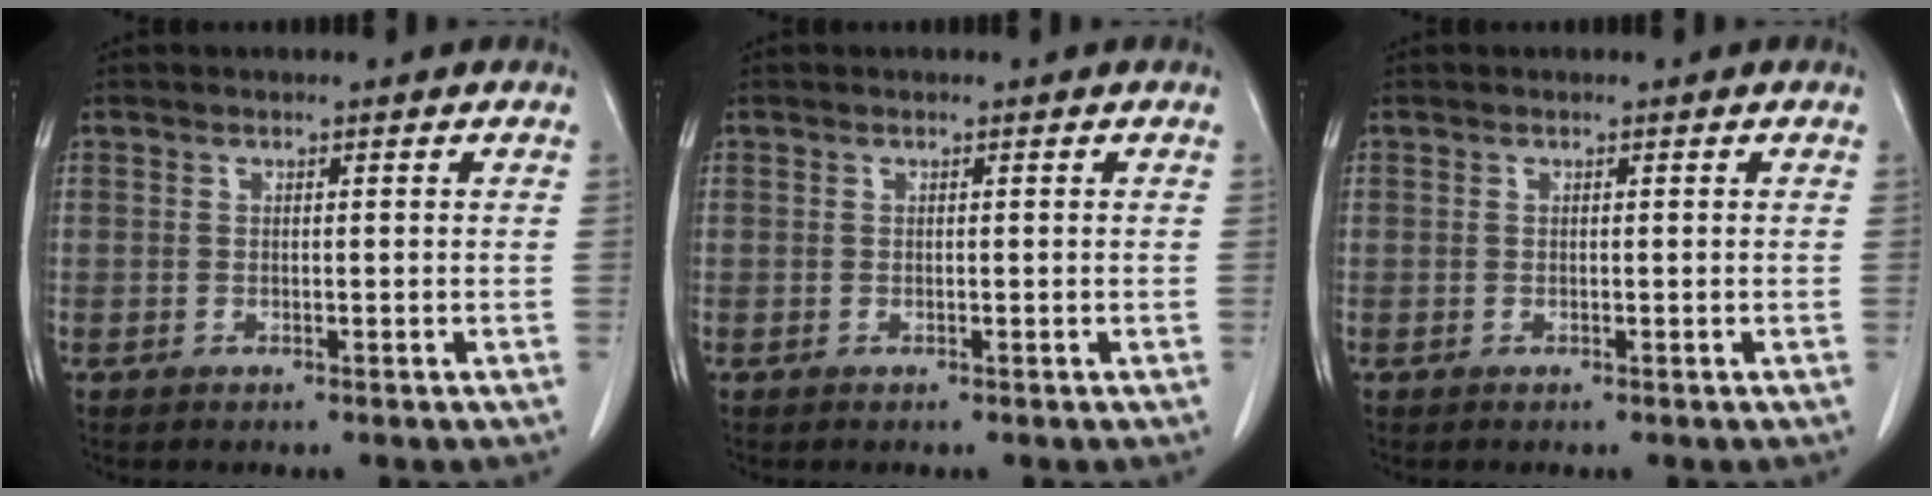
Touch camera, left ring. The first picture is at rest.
{"total": 0.0}
{"total": 0.0}